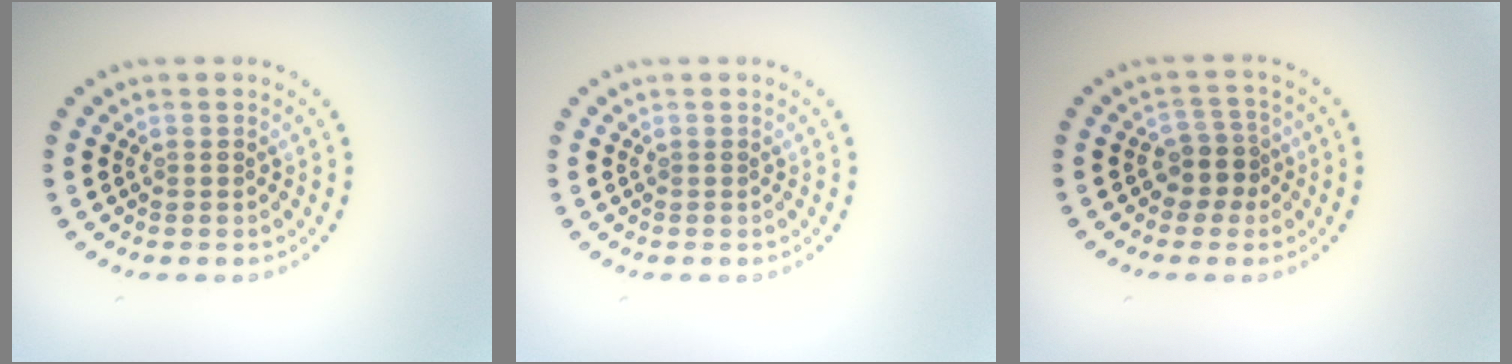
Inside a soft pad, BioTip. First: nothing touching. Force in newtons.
{"total": 0.0}
{"total": 2.5, "press": 2.0, "slide": 1.4}